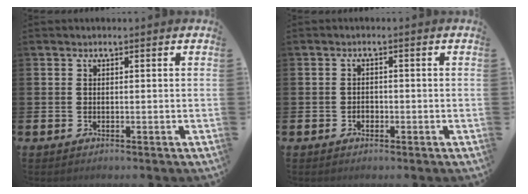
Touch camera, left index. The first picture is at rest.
{"total": 1.2, "force": [-0.6, 0.9, 0.5], "torque": [-0.010, 0.003, -0.014]}